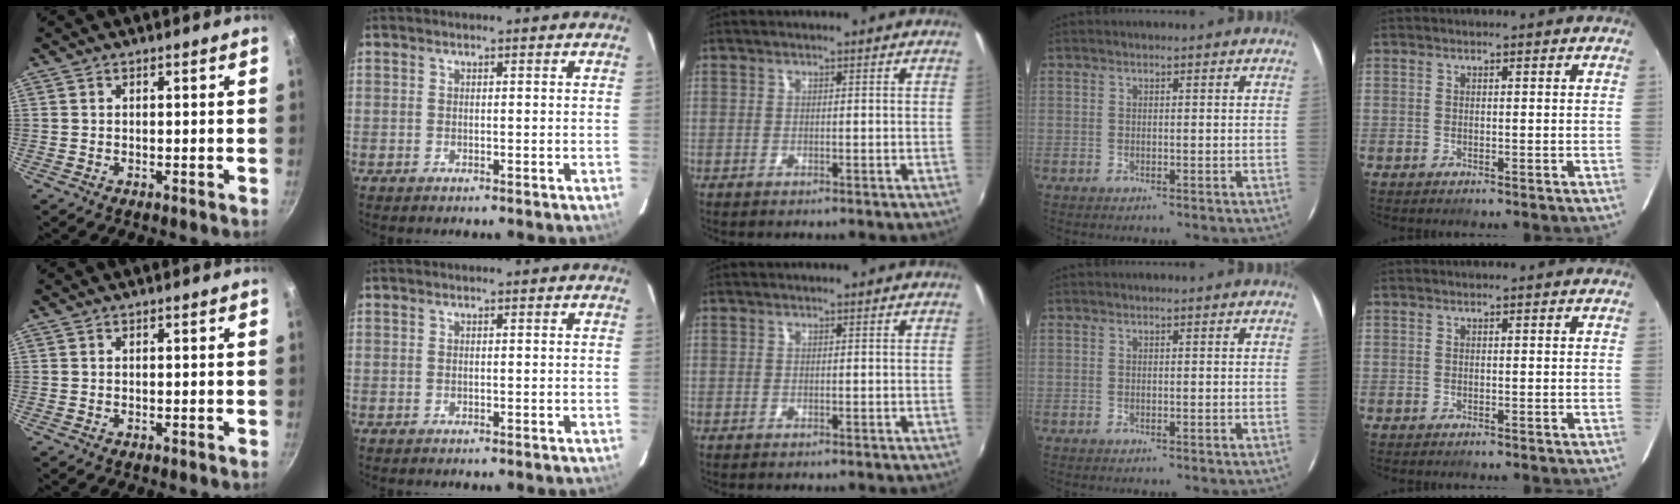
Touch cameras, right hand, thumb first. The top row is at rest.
{}